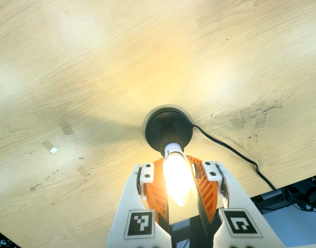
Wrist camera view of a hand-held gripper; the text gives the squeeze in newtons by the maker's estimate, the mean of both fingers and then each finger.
{"total": 16.2, "left": 15.0, "right": 17.4}